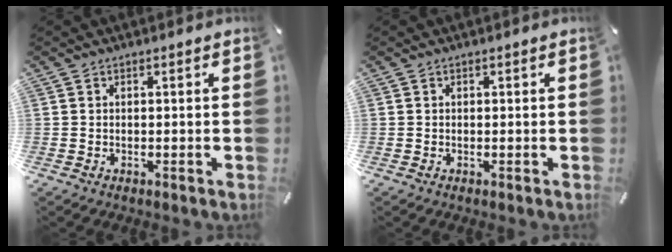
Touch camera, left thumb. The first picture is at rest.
{"total": 0.0}